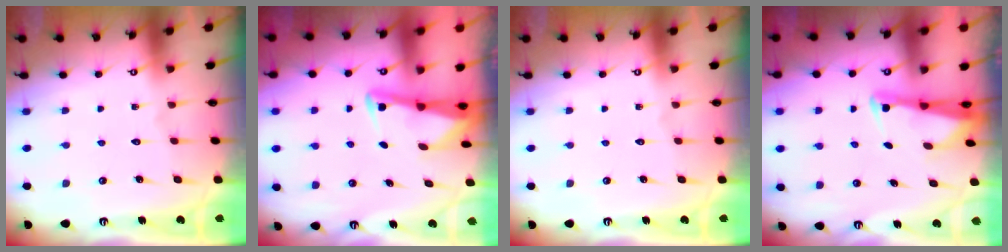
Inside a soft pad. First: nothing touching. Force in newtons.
{"total": 2.9, "press": 2.9, "slide": 0.4}
{"total": 0.0}
{"total": 2.8, "press": 2.7, "slide": 0.6}